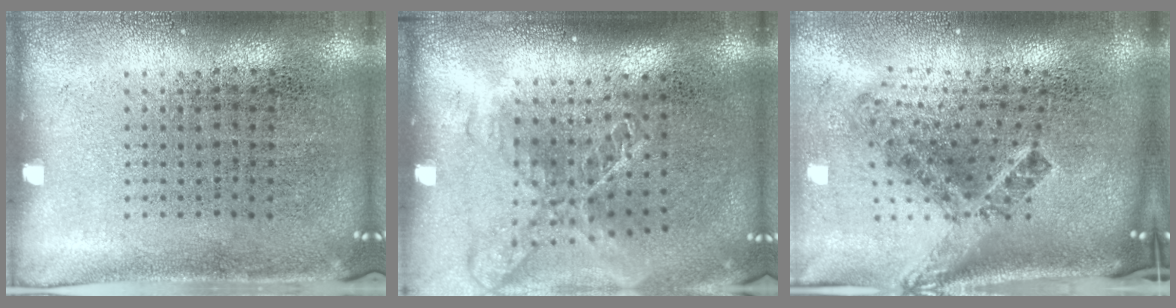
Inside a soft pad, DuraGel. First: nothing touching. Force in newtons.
{"total": 2.0, "press": 1.5, "slide": 1.2}
{"total": 2.8, "press": 1.7, "slide": 2.2}